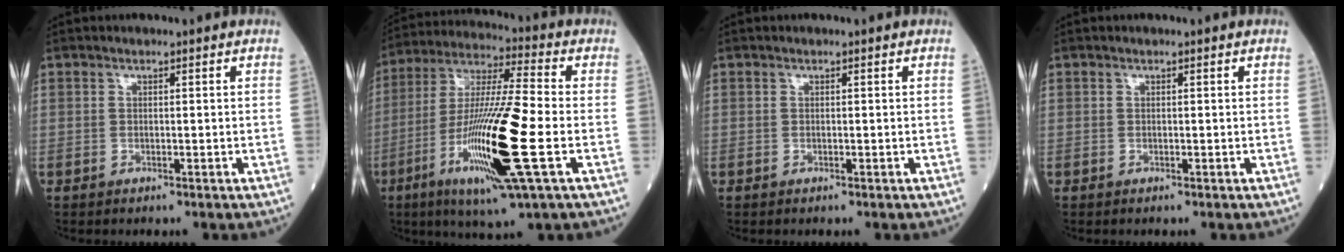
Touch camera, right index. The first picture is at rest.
{"total": 19.1, "force": [-5.5, 0.7, 18.2], "torque": [-0.371, -0.026, -0.104]}
{"total": 0.0}
{"total": 0.0}